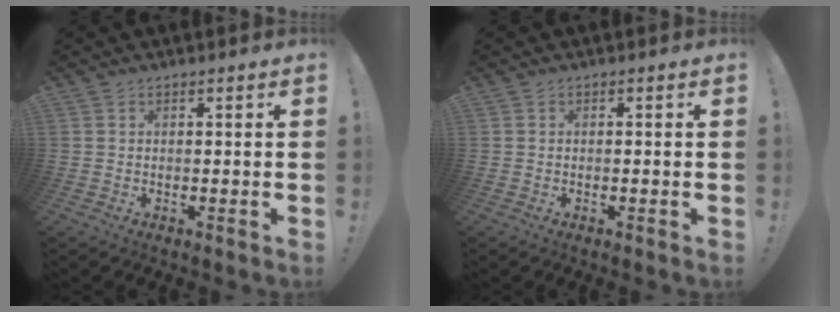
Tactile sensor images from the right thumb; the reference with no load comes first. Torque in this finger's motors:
{"motor_torque": [0.13, -0.02, 0.39, -0.12, 0.02]}